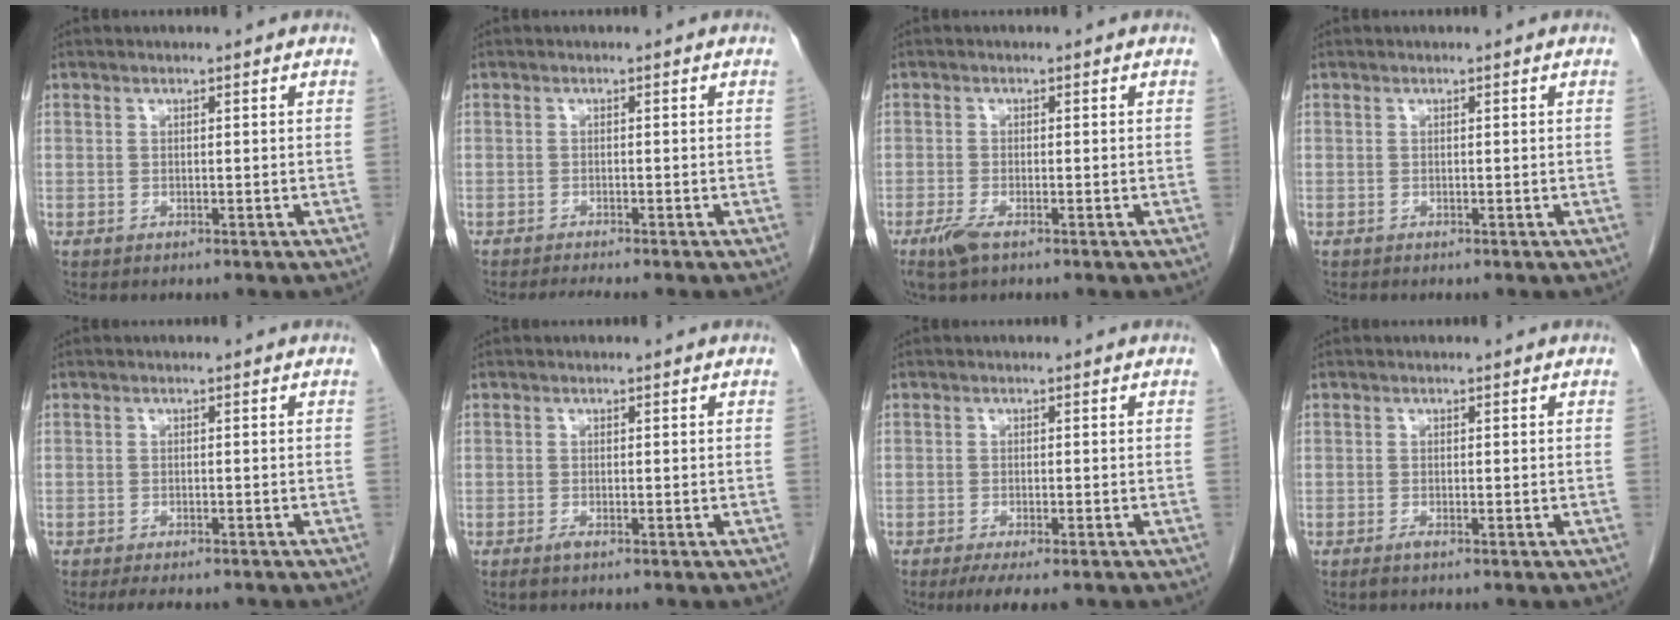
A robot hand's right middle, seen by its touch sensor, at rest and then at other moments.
{"total": 3.1, "force": [-2.7, -0.3, 1.5], "torque": [-0.019, -0.006, -0.041]}
{"total": 2.8, "force": [-1.7, 0.6, 2.1], "torque": [-0.049, -0.006, -0.035]}
{"total": 0.0}
{"total": 5.2, "force": [-4.4, 1.5, 2.4], "torque": [-0.025, -0.006, -0.061]}
{"total": 0.8, "force": [-0.6, 0.0, 0.6], "torque": [-0.013, -0.002, -0.010]}
{"total": 5.2, "force": [-3.8, 0.9, 3.4], "torque": [-0.043, -0.012, -0.055]}
{"total": 0.7, "force": [-0.5, -0.1, 0.5], "torque": [-0.010, -0.001, -0.010]}